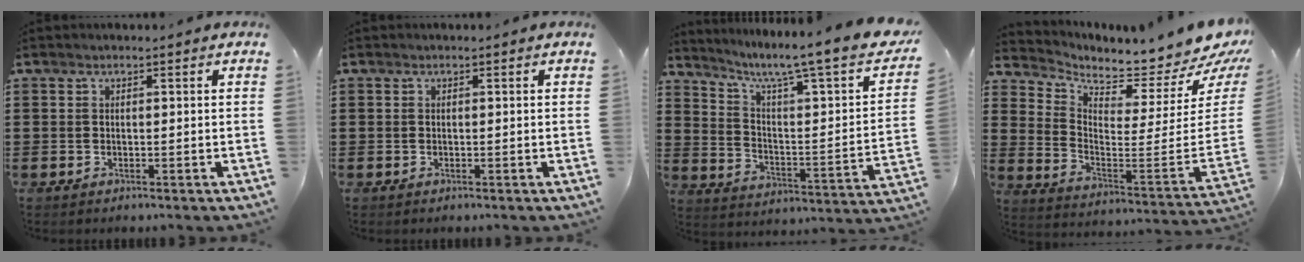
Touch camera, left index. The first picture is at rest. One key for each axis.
{"total": 0.0}
{"total": 7.0, "fx": 5.2, "fy": 0.2, "fz": 4.8, "tx": -0.105, "ty": -0.050, "tz": 0.074}
{"total": 4.2, "fx": 4.1, "fy": 0.5, "fz": 0.8, "tx": -0.029, "ty": -0.071, "tz": 0.061}